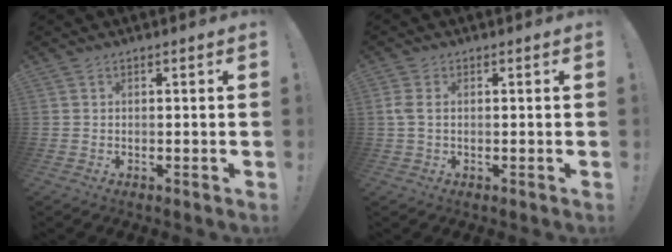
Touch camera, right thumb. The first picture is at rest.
{"total": 2.8, "force": [0.5, 1.6, 2.3], "torque": [-0.055, 0.006, 0.008]}